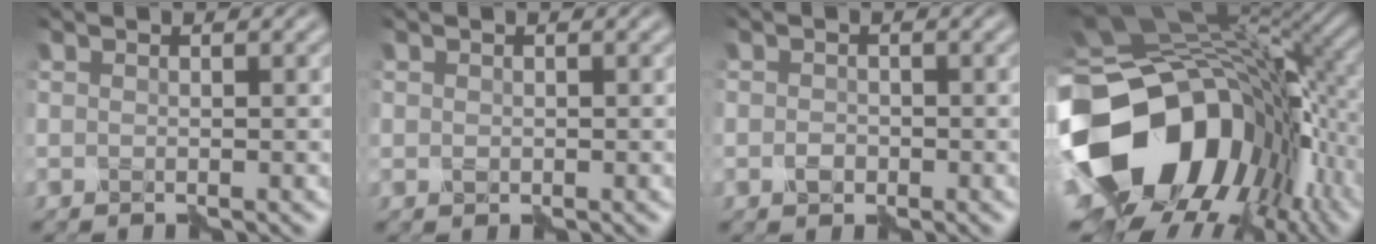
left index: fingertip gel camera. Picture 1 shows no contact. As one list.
[{"total": 0.5, "force": [0.1, 0.5, 0.2], "torque": [-0.004, 0.003, 0.002]}, {"total": 1.0, "force": [-0.5, 0.7, 0.6], "torque": [-0.011, 0.002, -0.011]}, {"total": 19.3, "force": [-5.0, 13.7, 12.6], "torque": [-0.269, -0.029, -0.069]}]